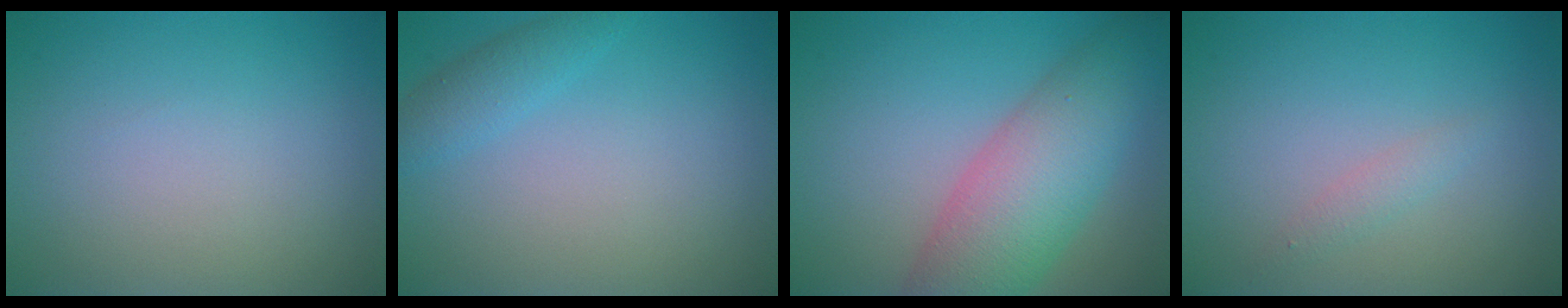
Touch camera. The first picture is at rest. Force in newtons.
{"total": 1.9, "press": 1.9, "slide": 0.1}
{"total": 8.1, "press": 8.1, "slide": 0.0}
{"total": 1.1, "press": 1.1, "slide": 0.1}